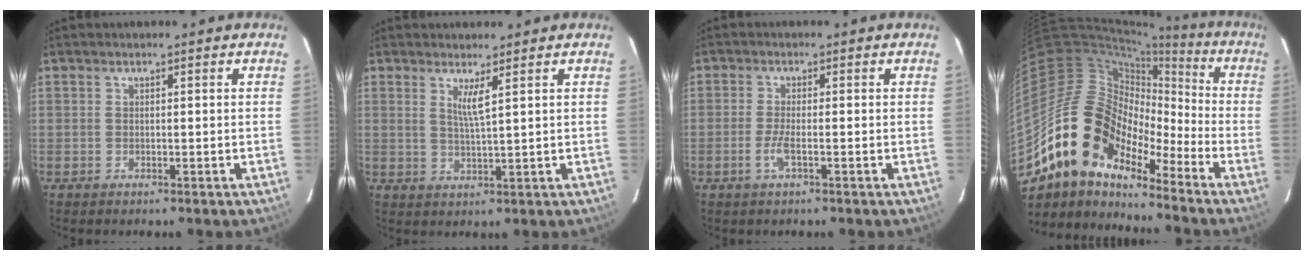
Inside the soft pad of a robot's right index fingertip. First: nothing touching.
{"total": 3.0, "force": [1.7, -0.4, 2.5], "torque": [-0.049, -0.011, 0.028]}
{"total": 2.9, "force": [-1.2, 0.2, 2.7], "torque": [-0.059, -0.004, -0.026]}
{"total": 16.6, "force": [-11.4, 9.1, 7.9], "torque": [-0.146, 0.013, -0.228]}